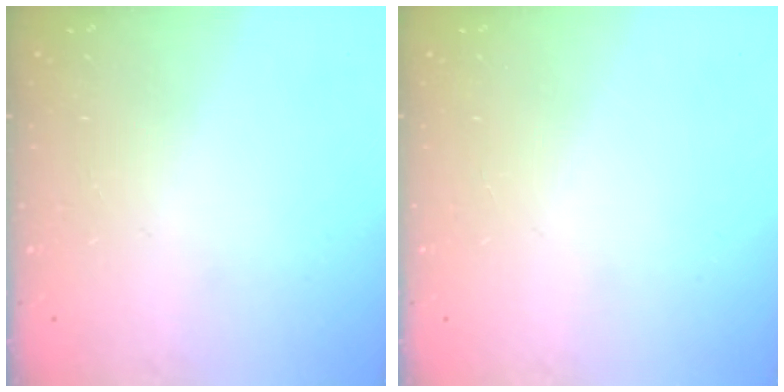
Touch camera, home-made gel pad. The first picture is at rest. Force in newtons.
{"total": 0.0}